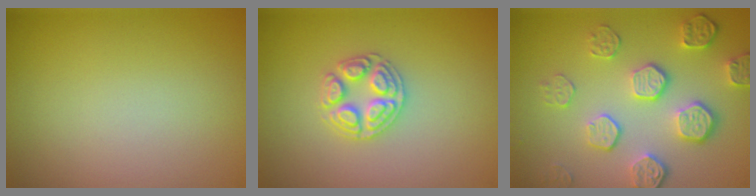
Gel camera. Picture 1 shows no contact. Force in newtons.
{"total": 2.5, "press": 2.5, "slide": 0.4}
{"total": 5.4, "press": 4.0, "slide": 3.7}